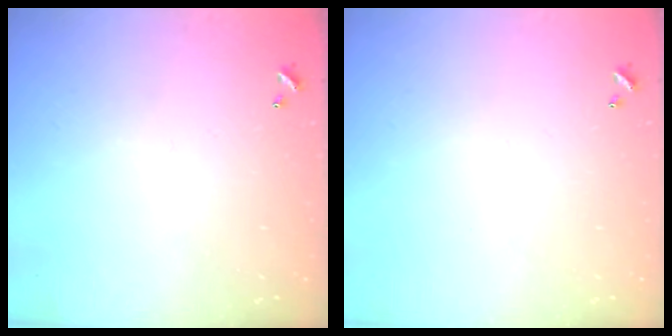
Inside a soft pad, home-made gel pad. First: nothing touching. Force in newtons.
{"total": 0.0}